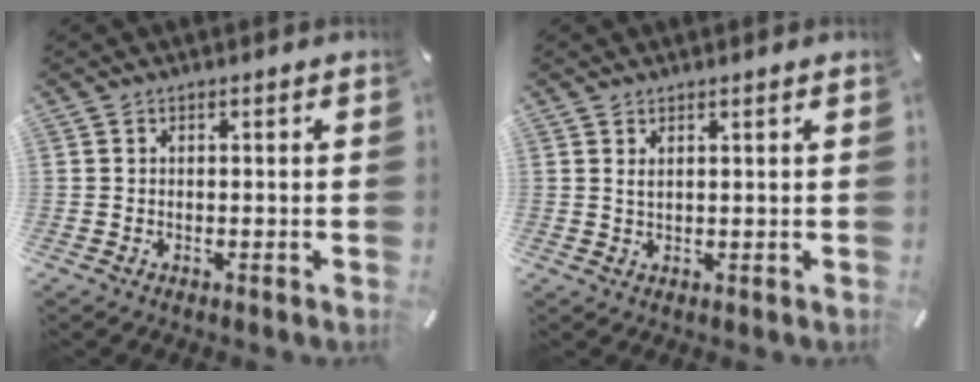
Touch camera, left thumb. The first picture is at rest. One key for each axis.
{"total": 1.5, "fx": 1.0, "fy": 0.1, "fz": 1.1, "tx": -0.024, "ty": -0.001, "tz": 0.017}